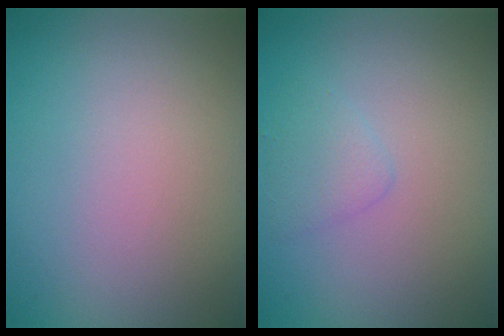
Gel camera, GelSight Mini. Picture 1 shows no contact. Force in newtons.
{"total": 1.4, "press": 1.4, "slide": 0.0}